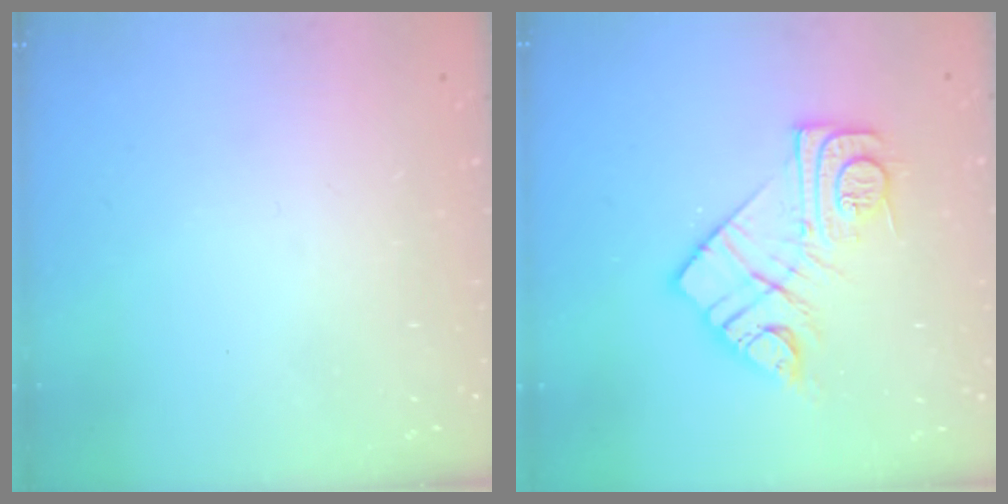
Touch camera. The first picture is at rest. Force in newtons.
{"total": 13.6, "press": 13.6, "slide": 0.9}